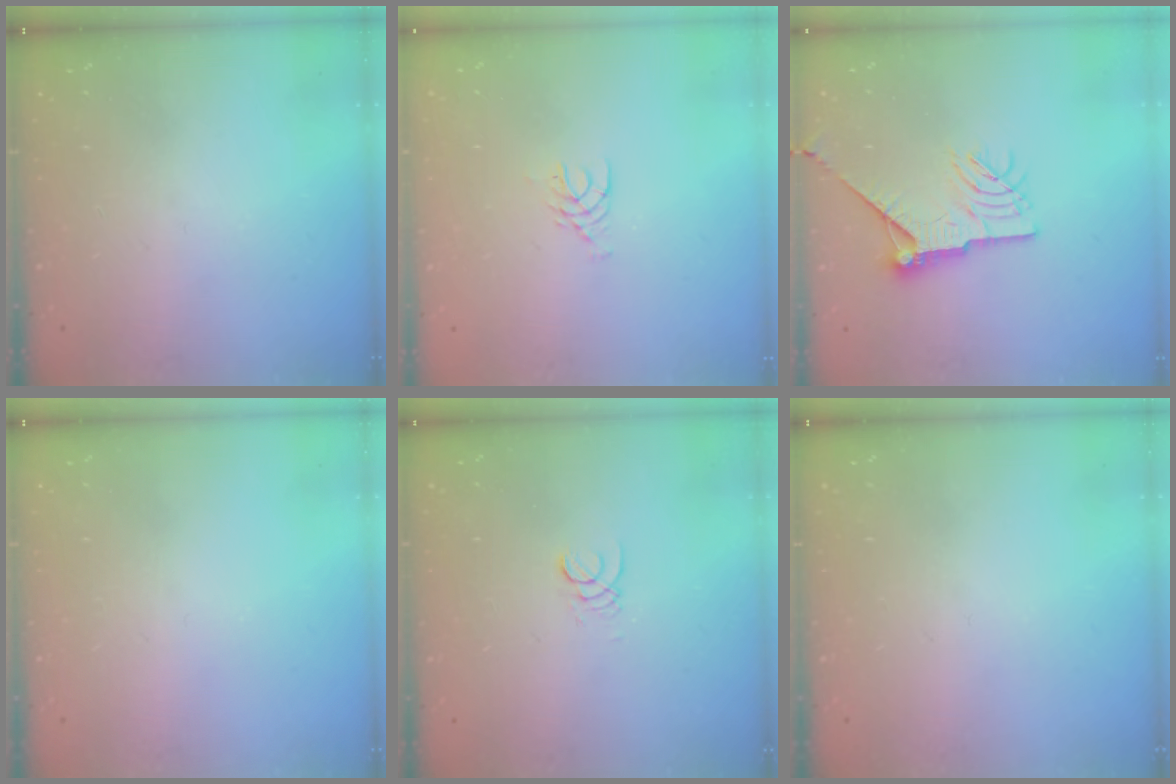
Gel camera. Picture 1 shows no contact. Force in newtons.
{"total": 4.7, "press": 4.7, "slide": 0.5}
{"total": 12.8, "press": 12.8, "slide": 0.8}
{"total": 0.0}
{"total": 1.3, "press": 1.3, "slide": 0.1}
{"total": 0.0}